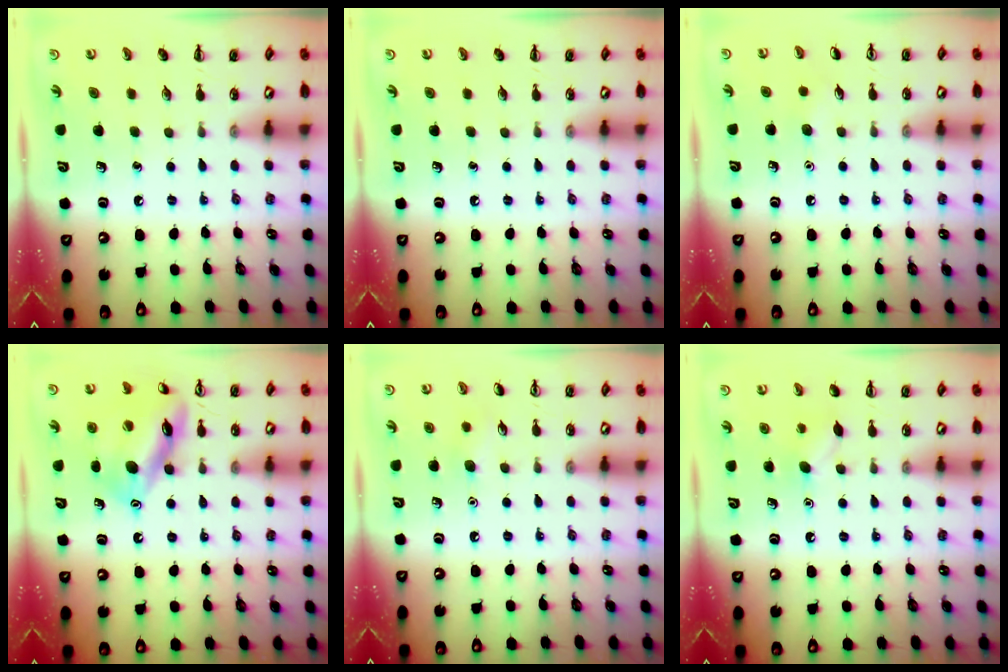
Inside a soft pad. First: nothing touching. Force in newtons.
{"total": 0.0}
{"total": 3.9, "press": 3.8, "slide": 1.0}
{"total": 14.9, "press": 14.8, "slide": 1.4}
{"total": 5.2, "press": 5.0, "slide": 1.5}
{"total": 6.1, "press": 5.9, "slide": 1.7}